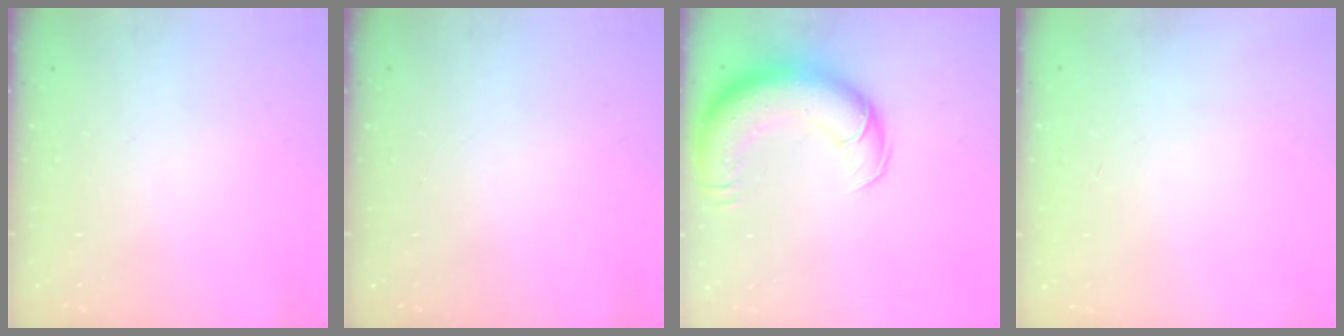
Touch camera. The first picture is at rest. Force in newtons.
{"total": 0.0}
{"total": 16.2, "press": 15.7, "slide": 3.9}
{"total": 0.6, "press": 0.5, "slide": 0.2}